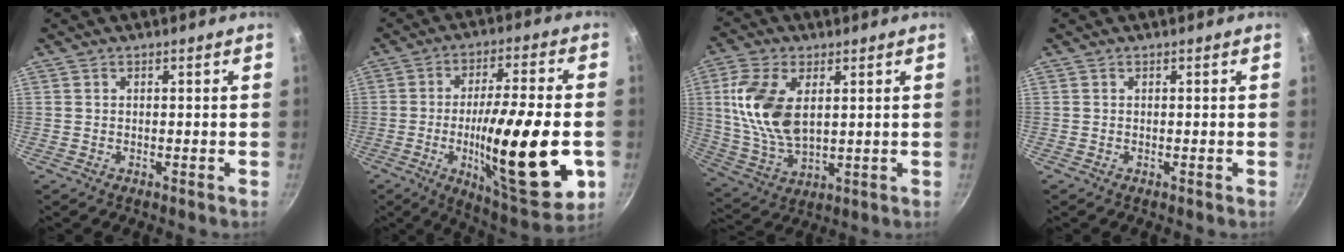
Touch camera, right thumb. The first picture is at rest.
{"total": 24.2, "force": [-5.1, 6.0, 22.9], "torque": [-0.340, 0.010, -0.075]}
{"total": 14.0, "force": [3.1, 7.8, 11.2], "torque": [-0.215, -0.013, 0.068]}
{"total": 0.0}